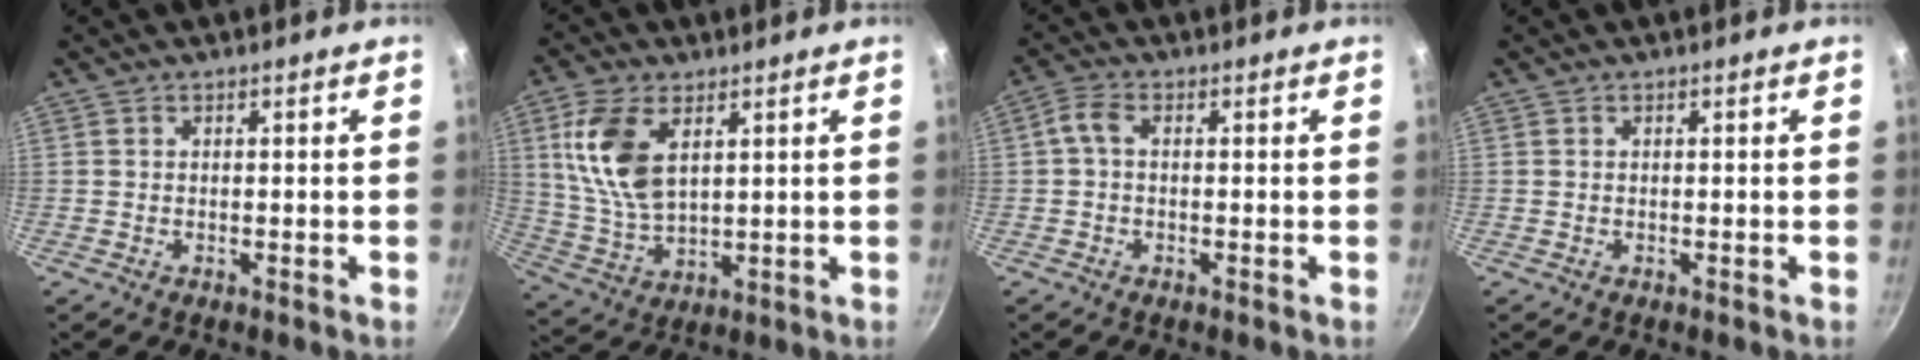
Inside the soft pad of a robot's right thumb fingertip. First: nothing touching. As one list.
[{"total": 12.4, "force": [4.1, 6.8, 9.5], "torque": [-0.185, -0.015, 0.089]}, {"total": 3.0, "force": [0.0, 1.5, 2.6], "torque": [-0.067, 0.014, -0.005]}, {"total": 0.0}]